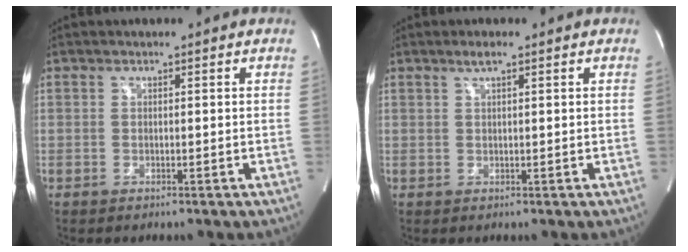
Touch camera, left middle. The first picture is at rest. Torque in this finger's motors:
{"motor_torque": [0.22, -0.12, -0.03, 0.00]}